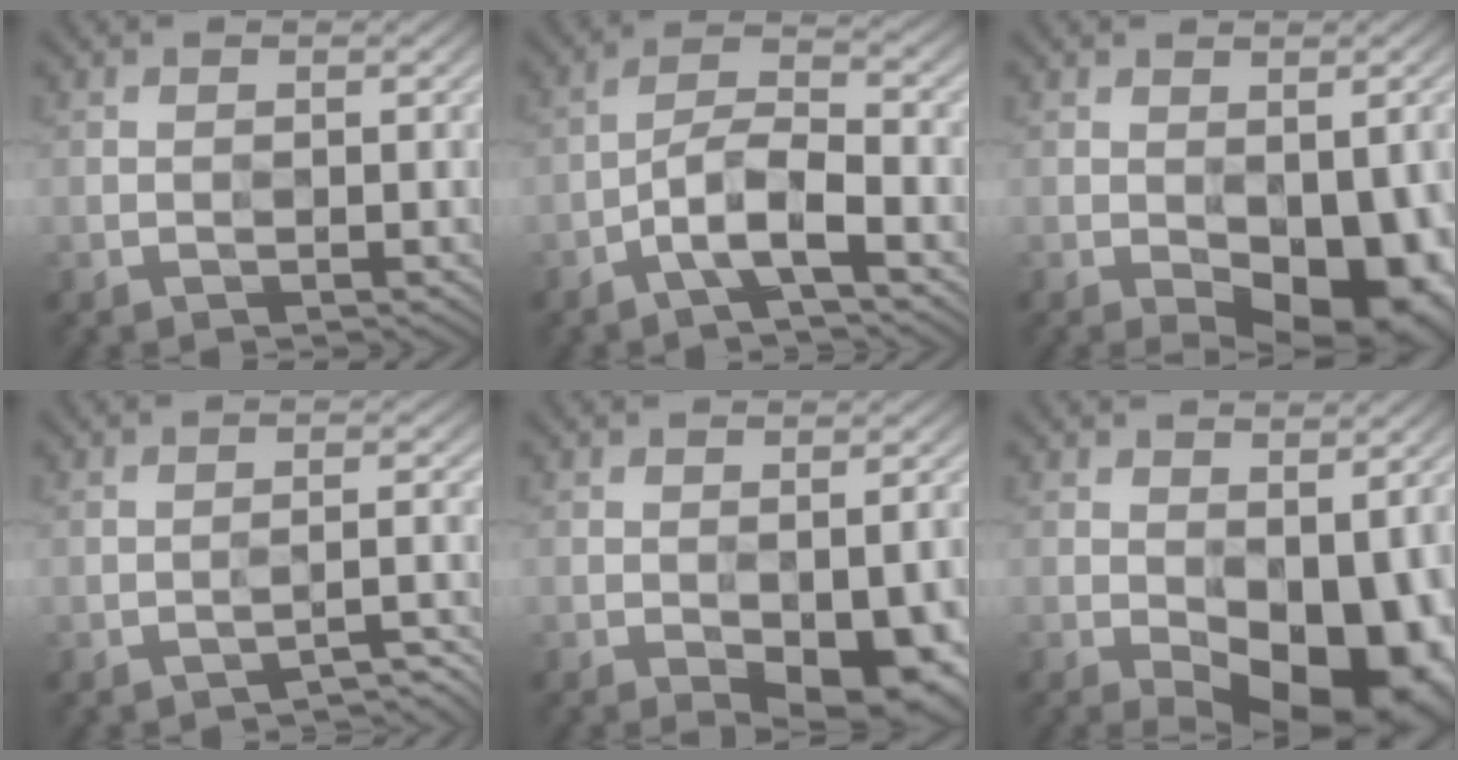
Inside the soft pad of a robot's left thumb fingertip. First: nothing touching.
{"total": 5.7, "force": [-3.2, 1.7, 4.4], "torque": [-0.081, 0.014, -0.070]}
{"total": 10.8, "force": [-4.0, 5.8, 8.3], "torque": [-0.113, -0.035, -0.039]}
{"total": 1.8, "force": [-1.6, -0.1, 0.8], "torque": [-0.002, 0.013, -0.026]}
{"total": 7.9, "force": [-3.5, 3.6, 6.1], "torque": [-0.088, -0.023, -0.039]}
{"total": 12.3, "force": [-3.6, 6.7, 9.7], "torque": [-0.137, -0.023, -0.037]}